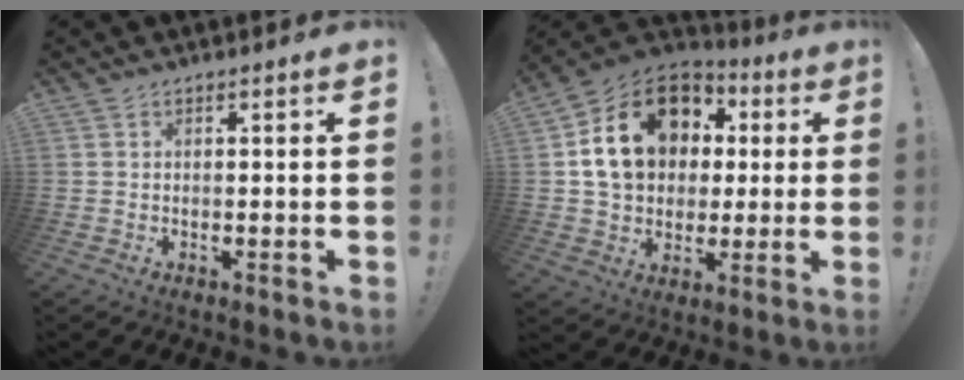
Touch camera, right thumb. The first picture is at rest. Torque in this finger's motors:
{"motor_torque": [1.45, 1.50, 0.94, 0.31, 0.59]}